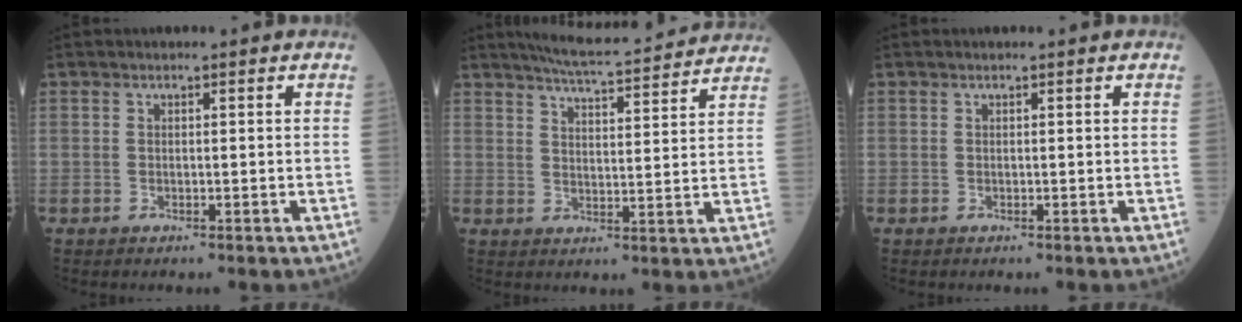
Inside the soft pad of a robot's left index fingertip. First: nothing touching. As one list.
[{"total": 13.4, "force": [12.6, 0.7, 4.6], "torque": [-0.077, 0.016, 0.166]}, {"total": 0.0}]